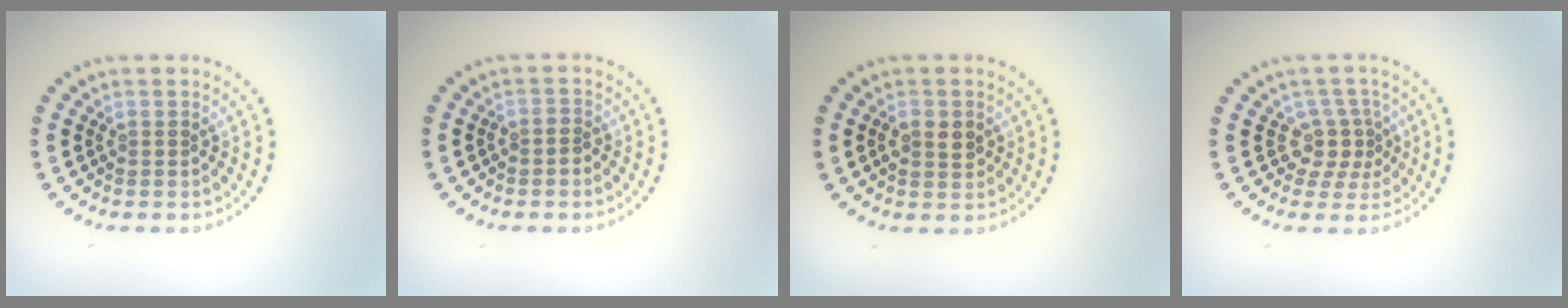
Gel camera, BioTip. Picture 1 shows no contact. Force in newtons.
{"total": 0.8, "press": 0.7, "slide": 0.5}
{"total": 2.1, "press": 2.1, "slide": 0.2}
{"total": 2.7, "press": 2.0, "slide": 1.8}